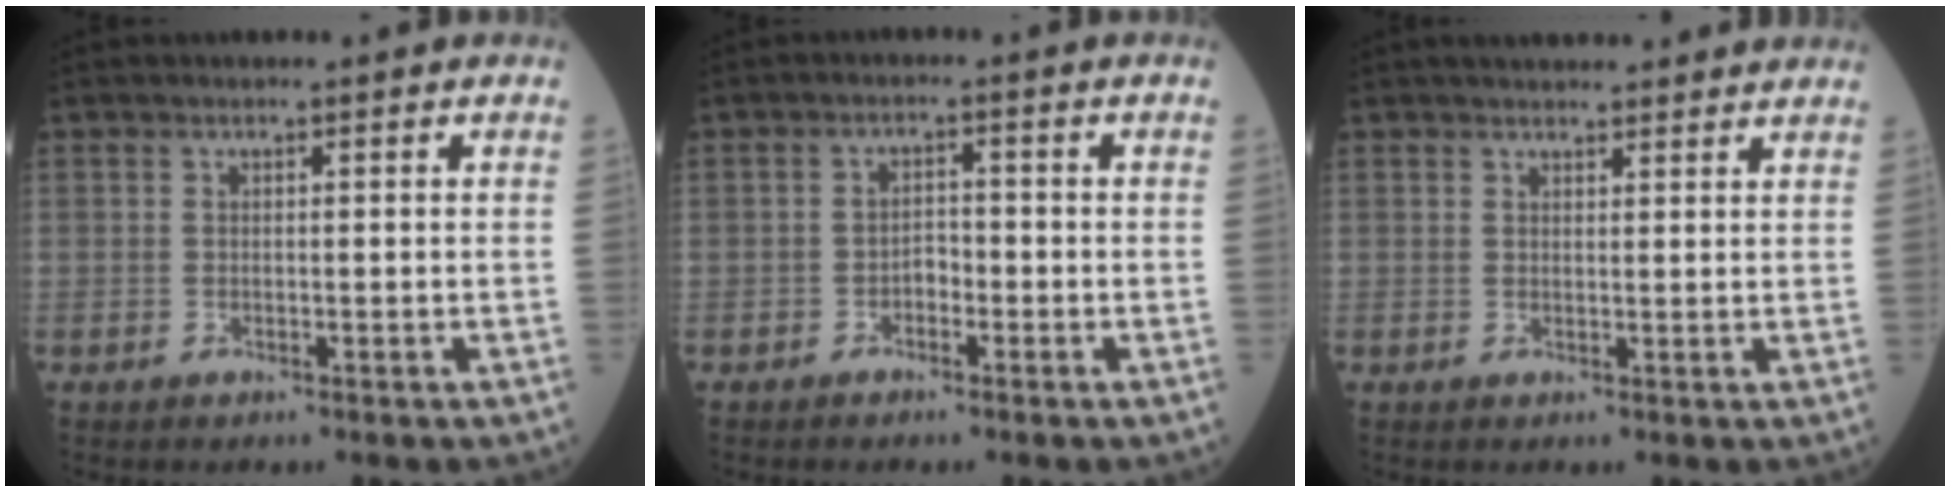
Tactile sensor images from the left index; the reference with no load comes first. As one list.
[{"total": 2.0, "force": [-1.0, 1.0, 1.3], "torque": [-0.017, 0.006, -0.022]}, {"total": 9.9, "force": [8.9, 1.8, 3.9], "torque": [-0.047, 0.027, 0.108]}]